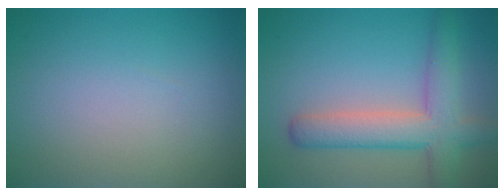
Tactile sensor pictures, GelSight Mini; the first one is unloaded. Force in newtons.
{"total": 5.7, "press": 5.7, "slide": 0.3}